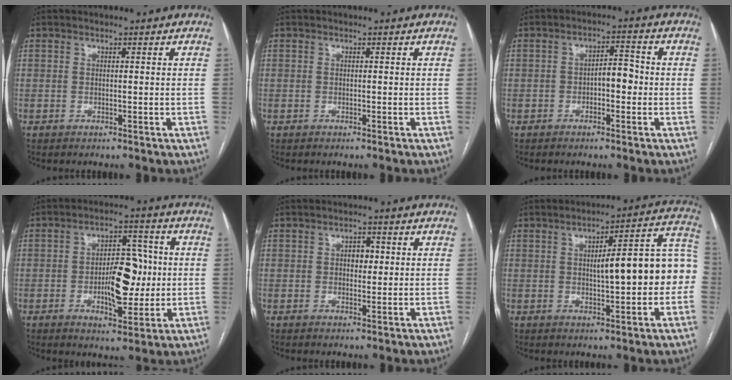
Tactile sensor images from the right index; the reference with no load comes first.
{"total": 0.0}
{"total": 4.0, "force": [-0.8, 1.8, 3.5], "torque": [-0.051, 0.016, -0.015]}
{"total": 10.1, "force": [-0.8, 4.2, 9.1], "torque": [-0.144, 0.012, -0.008]}
{"total": 2.5, "force": [0.4, 1.6, 1.9], "torque": [-0.027, 0.009, 0.006]}
{"total": 13.4, "force": [-0.2, 3.0, 13.1], "torque": [-0.167, 0.045, 0.000]}